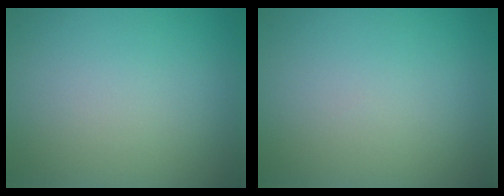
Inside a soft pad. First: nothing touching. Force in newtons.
{"total": 0.0}